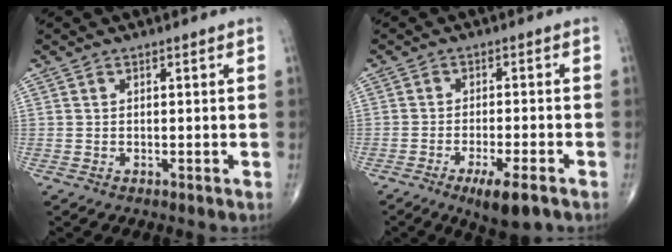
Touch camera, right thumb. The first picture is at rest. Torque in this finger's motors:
{"motor_torque": [2.33, 0.67, 0.54, -0.36, 0.16]}